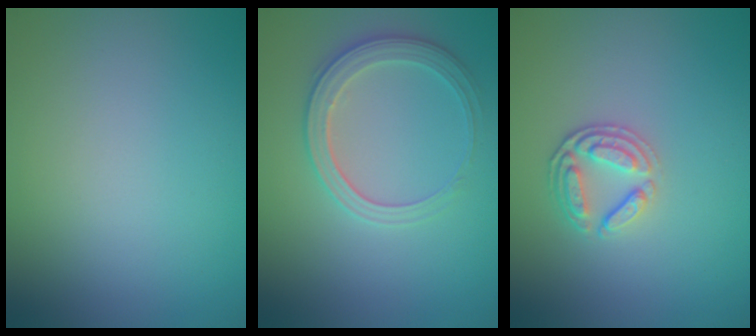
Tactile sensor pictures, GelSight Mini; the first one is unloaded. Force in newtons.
{"total": 3.0, "press": 2.9, "slide": 0.2}
{"total": 2.7, "press": 2.4, "slide": 1.2}